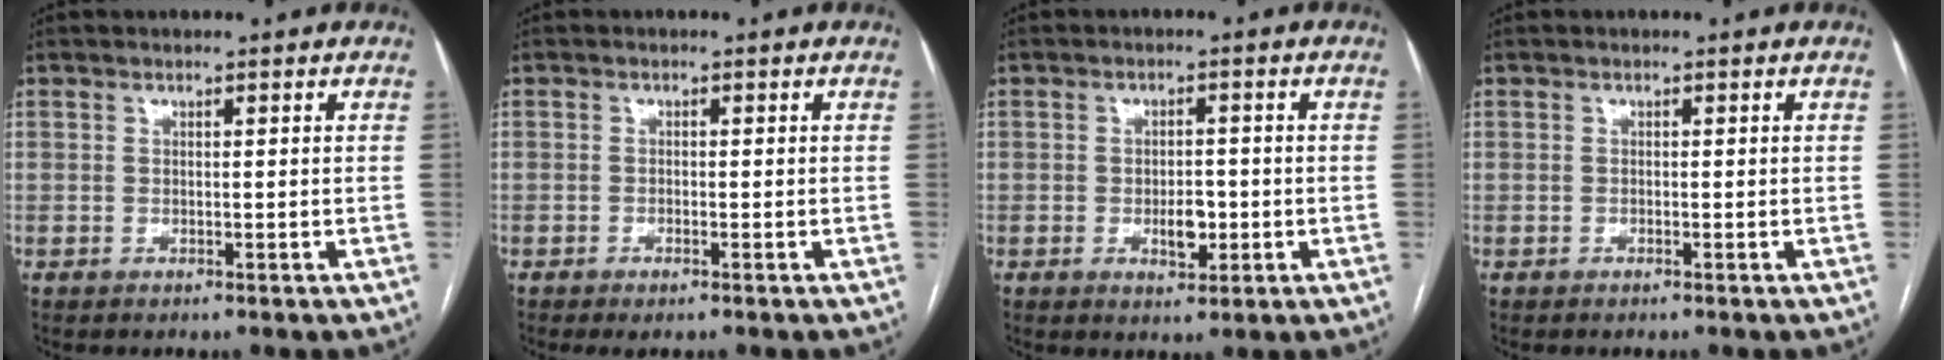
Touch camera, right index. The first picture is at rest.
{"total": 1.8, "force": [-1.2, 0.5, 1.2], "torque": [-0.019, -0.002, -0.015]}
{"total": 3.9, "force": [-0.9, 2.0, 3.2], "torque": [-0.048, 0.001, -0.010]}
{"total": 0.0}